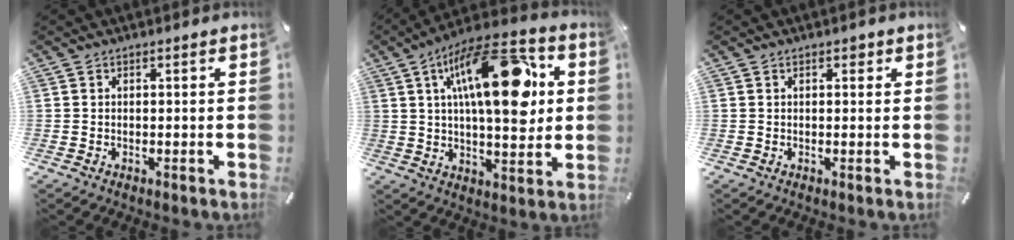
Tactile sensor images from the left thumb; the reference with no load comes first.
{"total": 22.7, "force": [6.9, 9.8, 19.2], "torque": [-0.301, -0.021, 0.099]}
{"total": 1.2, "force": [0.5, 0.8, 0.8], "torque": [-0.009, 0.002, 0.007]}